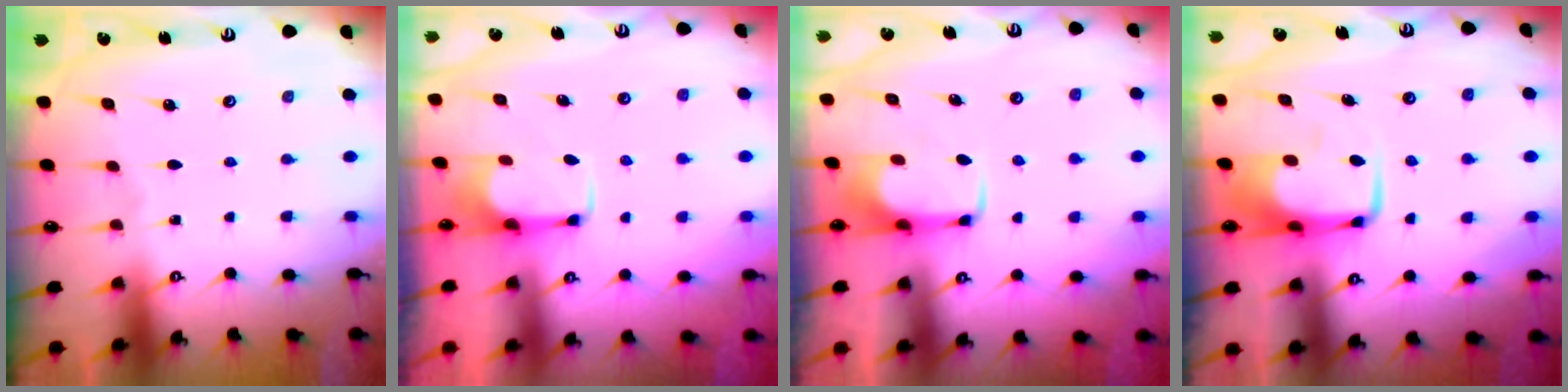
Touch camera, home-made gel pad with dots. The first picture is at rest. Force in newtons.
{"total": 2.8, "press": 2.7, "slide": 0.9}
{"total": 2.0, "press": 2.0, "slide": 0.4}
{"total": 7.1, "press": 7.0, "slide": 1.3}